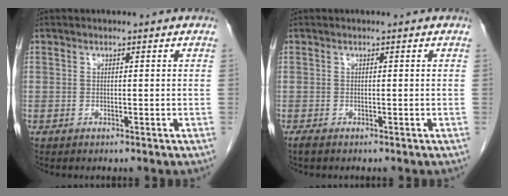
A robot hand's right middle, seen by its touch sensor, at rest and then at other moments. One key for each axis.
{"total": 1.1, "fx": -0.9, "fy": 0.2, "fz": 0.7, "tx": -0.022, "ty": -0.007, "tz": -0.015}